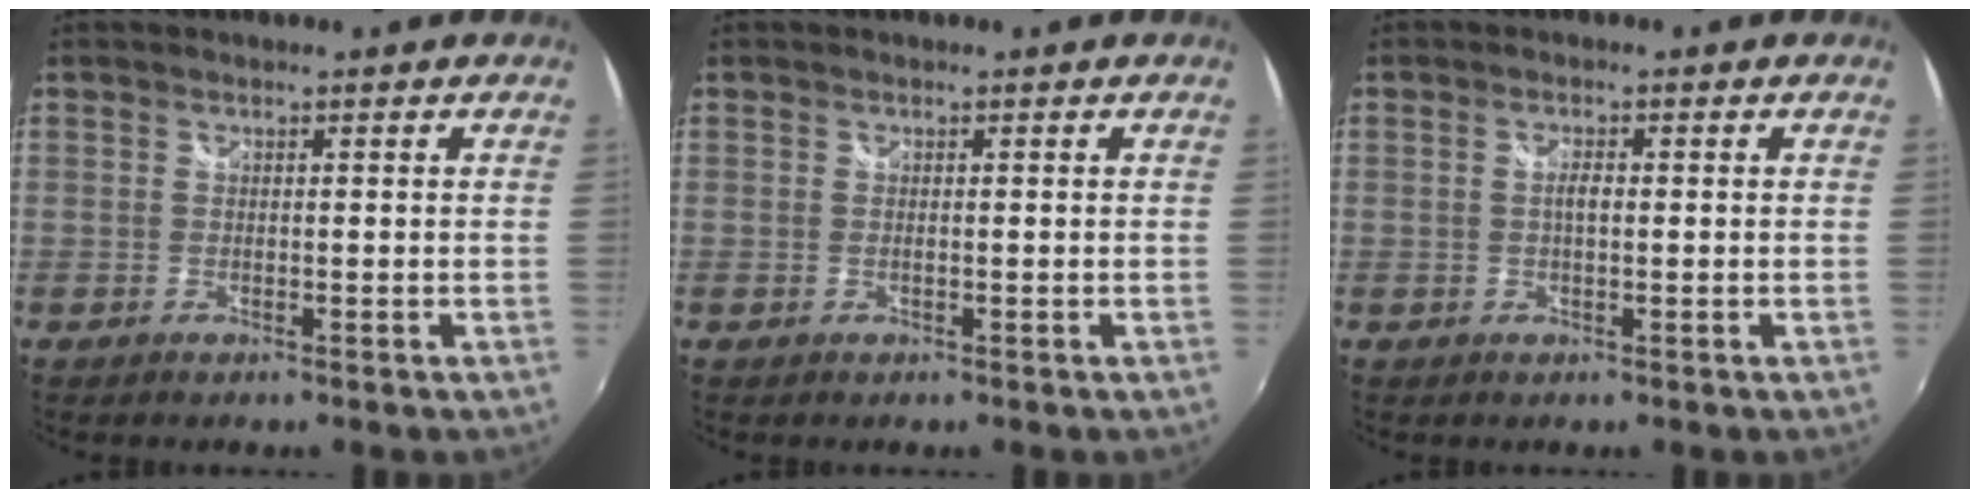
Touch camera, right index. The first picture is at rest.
{"total": 0.0}
{"total": 1.7, "force": [0.1, 0.6, 1.6], "torque": [-0.030, 0.001, 0.001]}